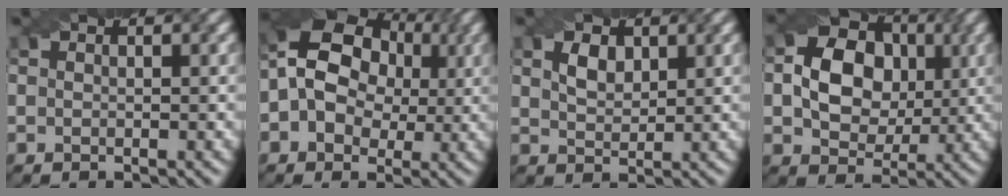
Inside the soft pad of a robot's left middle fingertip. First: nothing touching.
{"total": 10.7, "force": [1.7, 8.6, 6.1], "torque": [-0.115, 0.046, 0.001]}
{"total": 2.1, "force": [1.1, 1.3, 1.3], "torque": [-0.029, 0.002, 0.024]}
{"total": 8.6, "force": [1.0, 6.8, 5.1], "torque": [-0.084, 0.014, 0.008]}